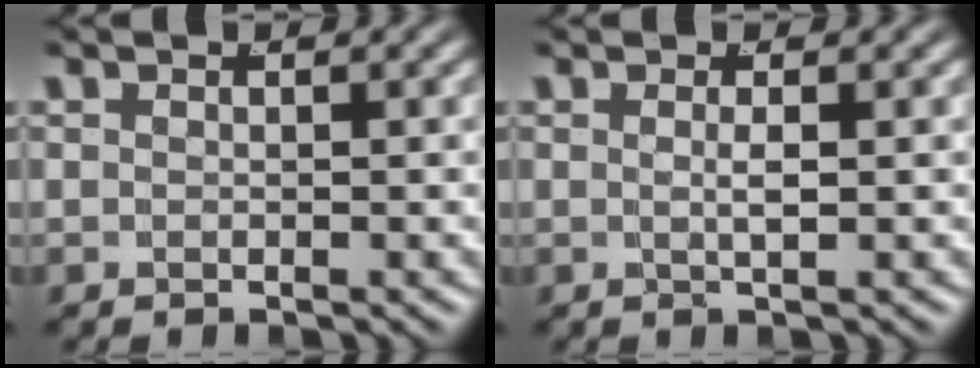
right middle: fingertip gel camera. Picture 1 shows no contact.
{"total": 1.1, "force": [0.0, -0.6, 1.0], "torque": [-0.021, -0.009, 0.005]}